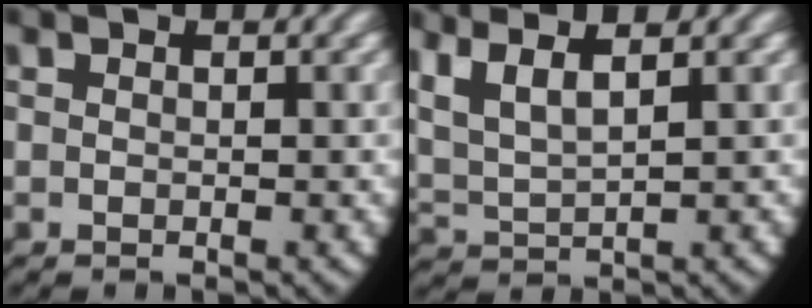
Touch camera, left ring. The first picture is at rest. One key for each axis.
{"total": 7.6, "fx": 2.9, "fy": 5.4, "fz": 4.5, "tx": -0.116, "ty": 0.004, "tz": 0.044}